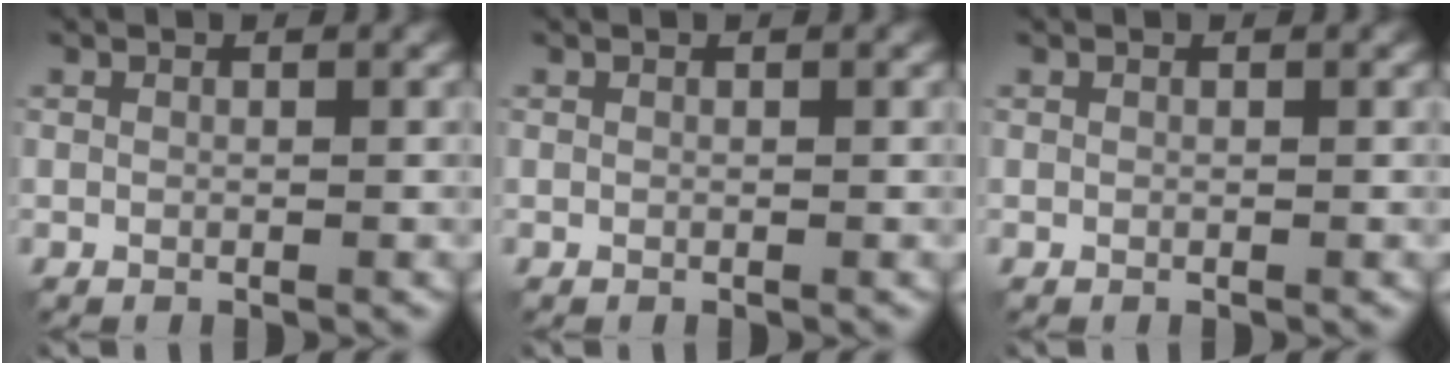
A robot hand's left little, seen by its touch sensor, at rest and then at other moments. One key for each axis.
{"total": 0.0}
{"total": 0.0}